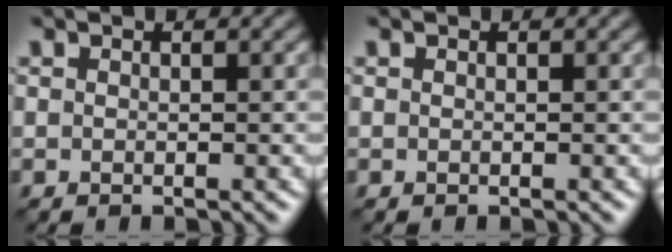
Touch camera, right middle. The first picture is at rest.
{"total": 0.0}